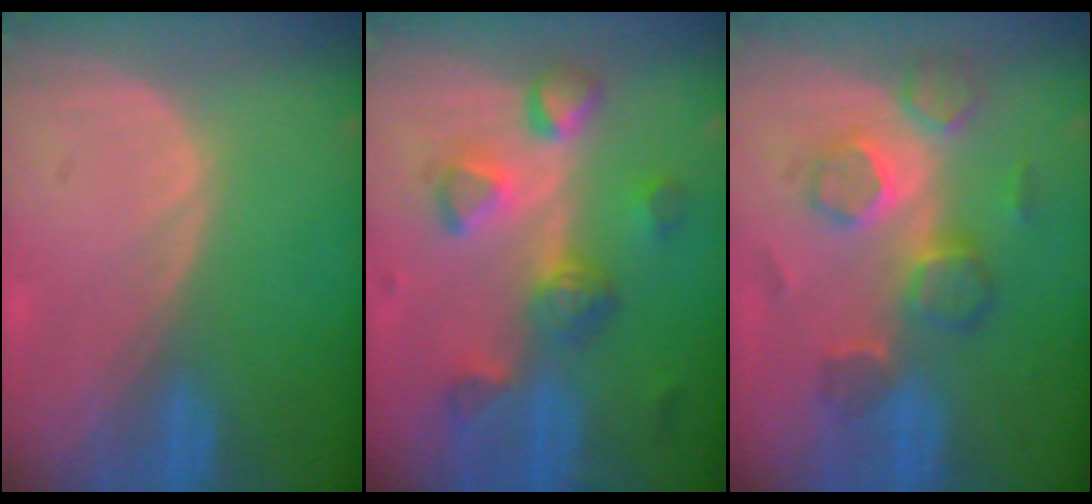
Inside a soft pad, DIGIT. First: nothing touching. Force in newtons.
{"total": 8.2, "press": 7.7, "slide": 2.7}
{"total": 7.8, "press": 7.3, "slide": 2.8}